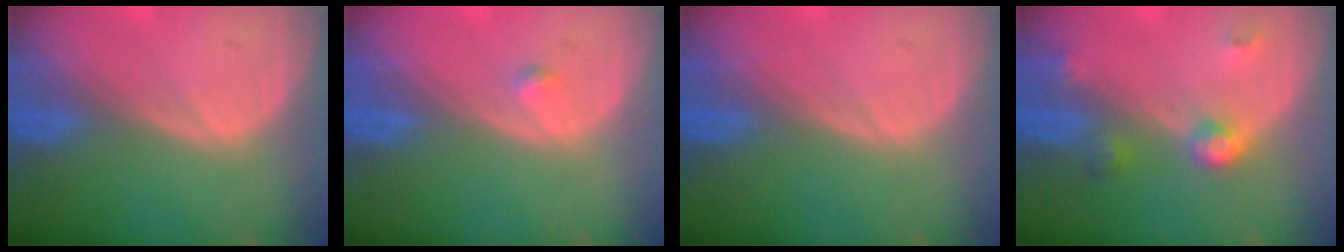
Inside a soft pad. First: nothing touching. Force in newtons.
{"total": 0.8, "press": 0.8, "slide": 0.2}
{"total": 0.0}
{"total": 3.9, "press": 3.6, "slide": 1.4}